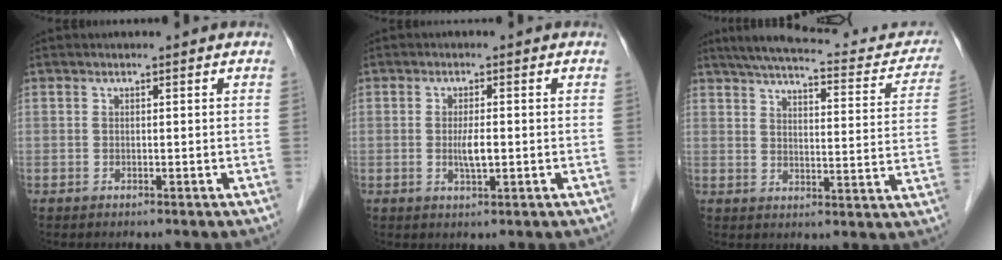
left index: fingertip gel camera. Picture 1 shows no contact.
{"total": 2.9, "force": [-0.4, 0.5, 2.8], "torque": [-0.057, -0.005, -0.007]}
{"total": 22.1, "force": [19.1, 5.0, 9.8], "torque": [-0.133, 0.002, 0.232]}